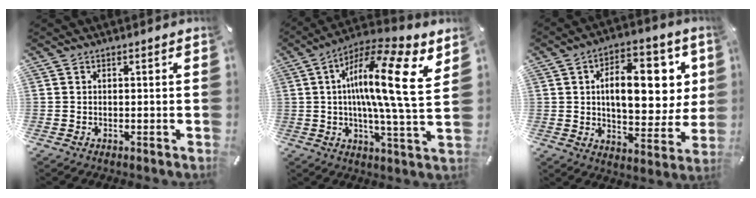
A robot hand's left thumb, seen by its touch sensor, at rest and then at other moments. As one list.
[{"total": 18.8, "force": [4.9, 3.4, 17.9], "torque": [-0.305, -0.025, 0.061]}, {"total": 17.3, "force": [4.2, 9.4, 13.8], "torque": [-0.184, -0.007, 0.068]}]